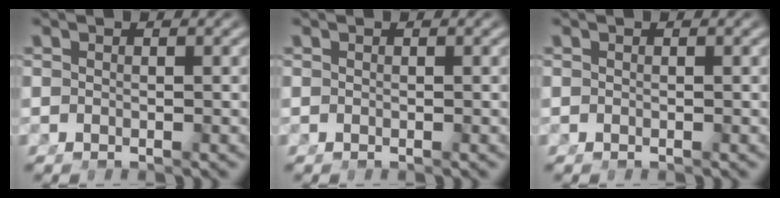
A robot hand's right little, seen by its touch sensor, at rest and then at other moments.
{"total": 0.0}
{"total": 0.0}